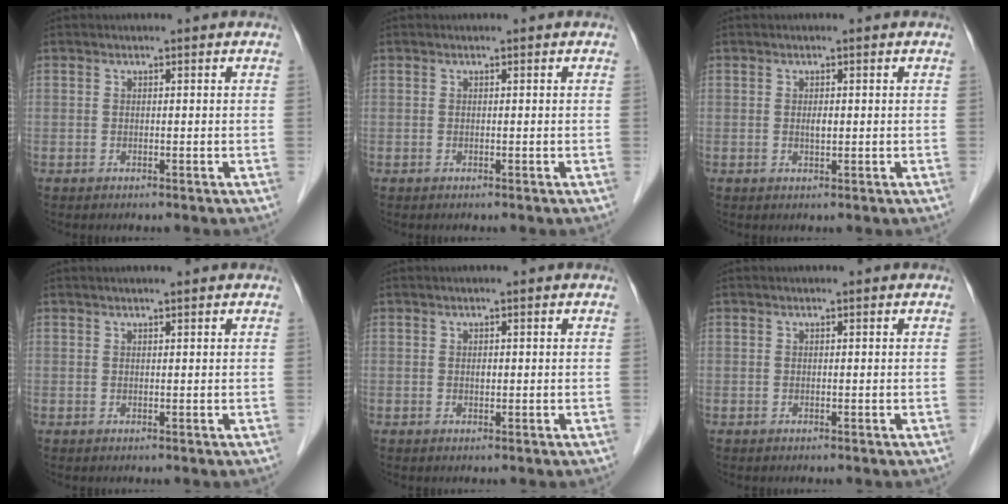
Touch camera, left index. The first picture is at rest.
{"total": 0.0}
{"total": 1.1, "force": [0.1, 0.4, 1.0], "torque": [-0.020, -0.002, 0.003]}
{"total": 1.3, "force": [1.1, 0.0, 0.8], "torque": [-0.011, 0.012, 0.019]}
{"total": 0.6, "force": [0.1, 0.3, 0.5], "torque": [-0.010, 0.000, 0.003]}
{"total": 0.0}